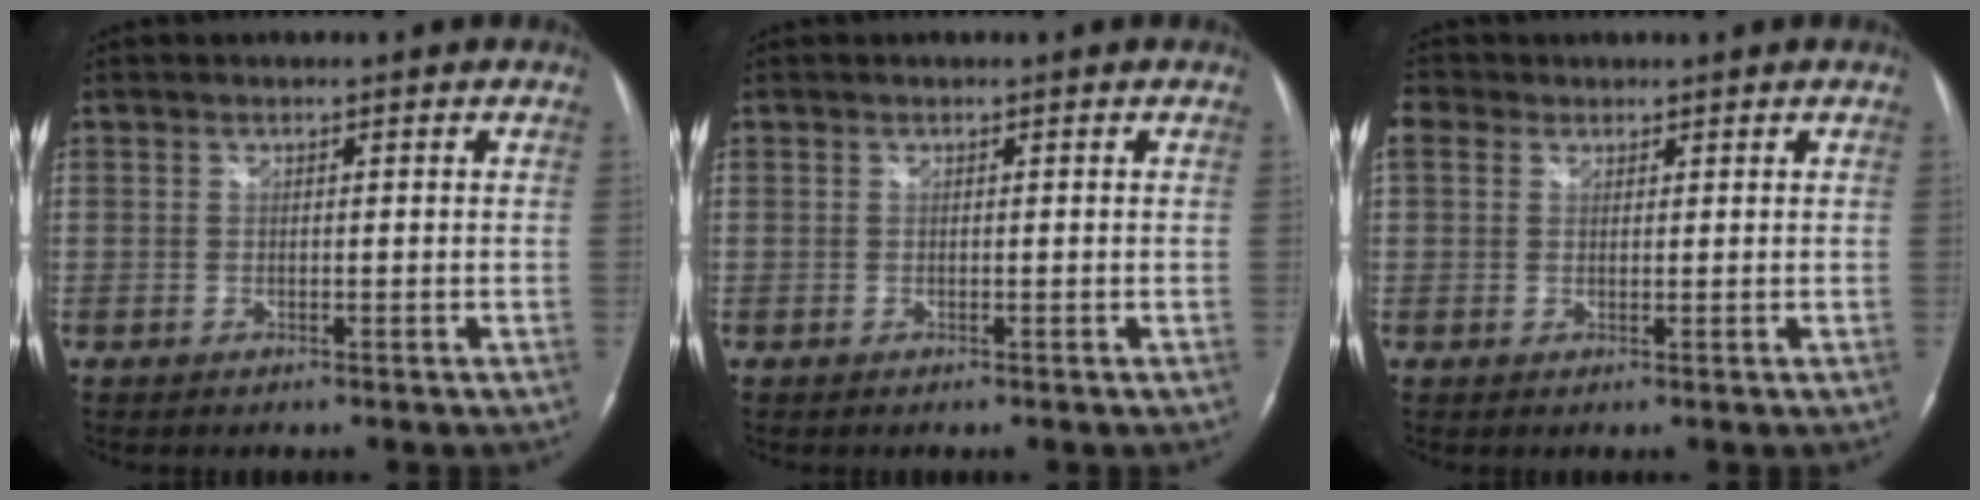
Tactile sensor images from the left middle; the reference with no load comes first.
{"total": 0.0}
{"total": 3.2, "force": [1.8, 2.4, 1.1], "torque": [-0.030, 0.018, 0.036]}